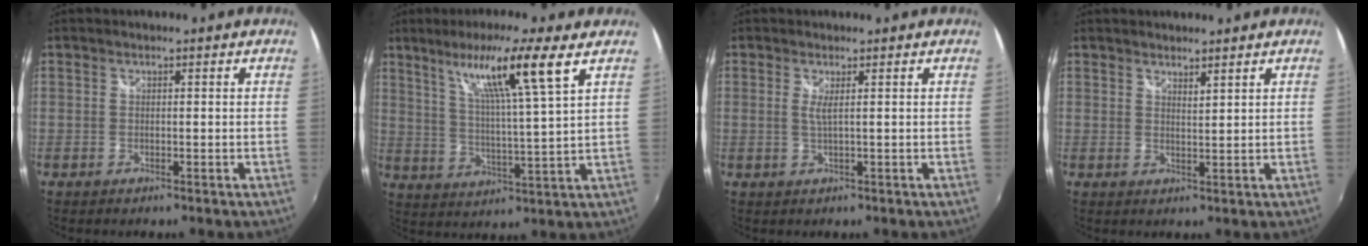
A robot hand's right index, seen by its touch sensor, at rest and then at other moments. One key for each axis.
{"total": 12.2, "fx": 6.9, "fy": -1.0, "fz": 10.0, "tx": -0.162, "ty": 0.005, "tz": 0.120}
{"total": 1.4, "fx": 0.4, "fy": -0.3, "fz": 1.3, "tx": -0.026, "ty": -0.003, "tz": 0.005}
{"total": 2.3, "fx": 2.1, "fy": 0.1, "fz": 0.9, "tx": -0.014, "ty": -0.001, "tz": 0.030}